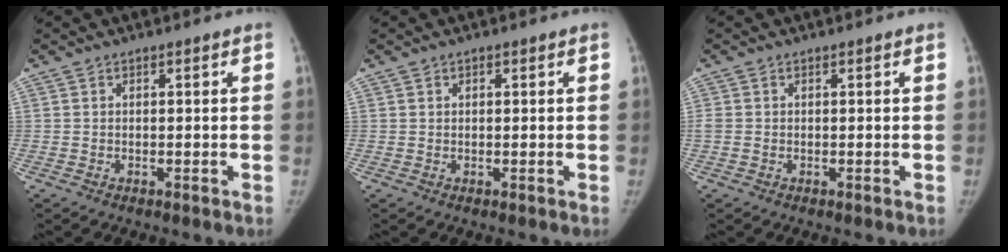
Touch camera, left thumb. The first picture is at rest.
{"total": 0.6, "force": [0.1, 0.6, 0.1], "torque": [0.003, 0.002, 0.000]}
{"total": 1.2, "force": [-0.3, 1.0, 0.7], "torque": [-0.020, -0.001, -0.008]}